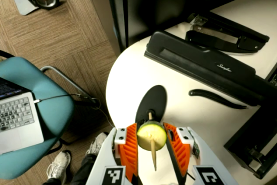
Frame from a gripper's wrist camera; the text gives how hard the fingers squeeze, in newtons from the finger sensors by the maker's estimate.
{"total": 9.1, "left": 9.2, "right": 9.0}